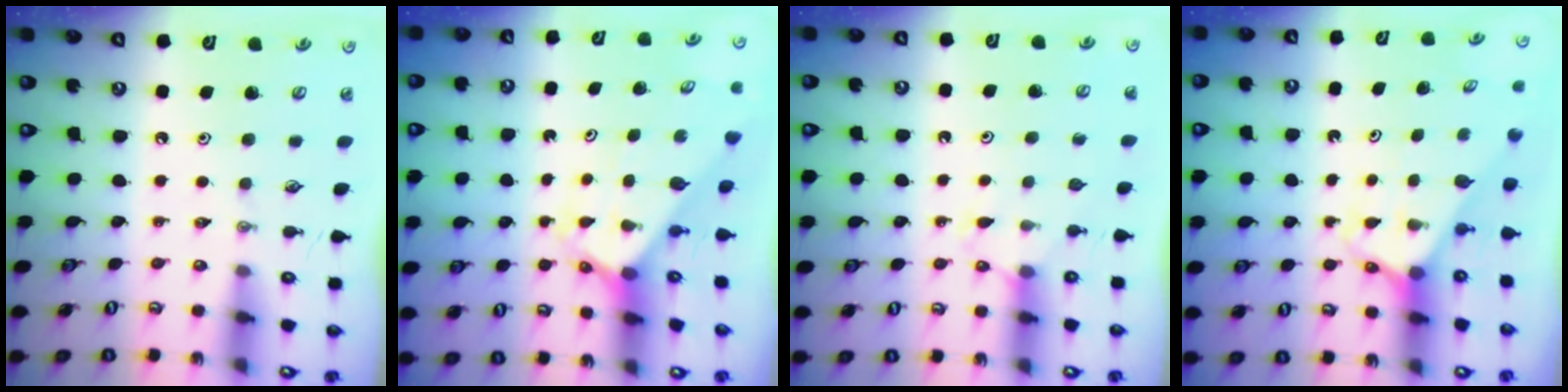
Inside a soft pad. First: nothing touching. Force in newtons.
{"total": 3.0, "press": 2.9, "slide": 0.4}
{"total": 6.9, "press": 6.9, "slide": 0.7}
{"total": 2.7, "press": 2.7, "slide": 0.1}